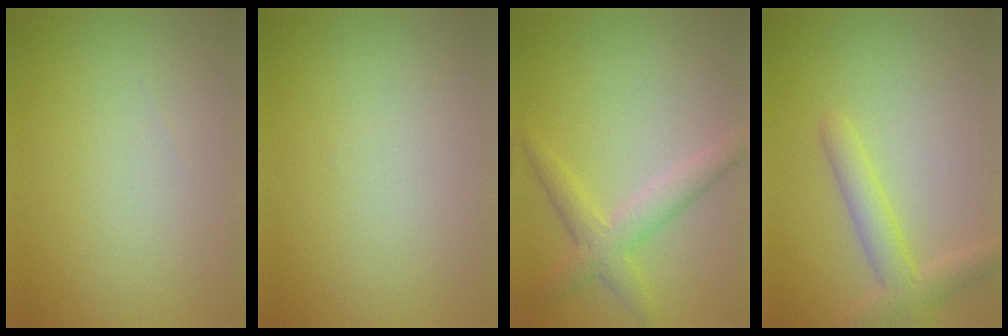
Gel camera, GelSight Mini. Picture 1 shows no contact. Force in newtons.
{"total": 0.0}
{"total": 3.3, "press": 3.3, "slide": 0.2}
{"total": 3.2, "press": 3.2, "slide": 0.2}